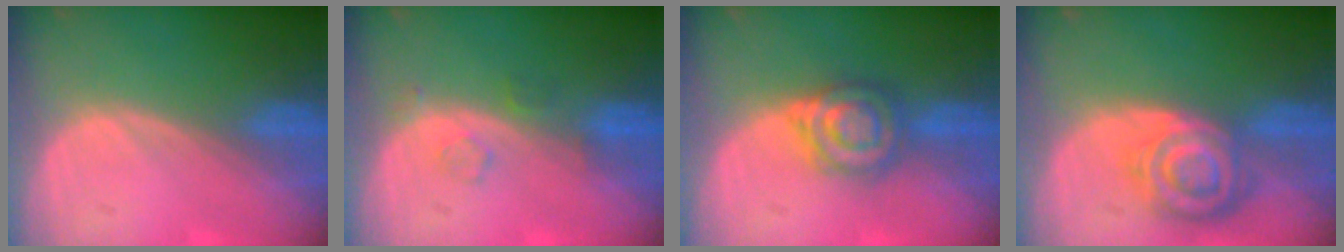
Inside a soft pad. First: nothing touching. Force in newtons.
{"total": 2.1, "press": 2.1, "slide": 0.2}
{"total": 6.3, "press": 6.3, "slide": 0.0}
{"total": 8.4, "press": 7.2, "slide": 4.2}